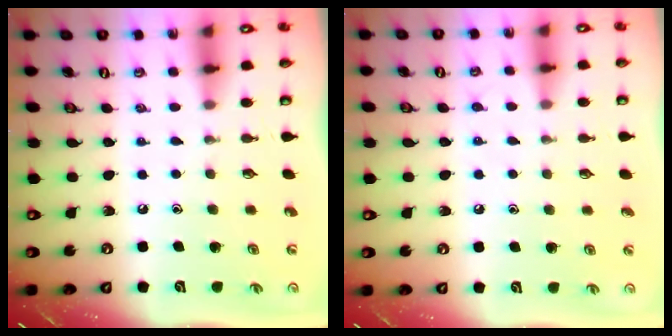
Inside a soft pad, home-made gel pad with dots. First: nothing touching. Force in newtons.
{"total": 4.8, "press": 4.7, "slide": 0.7}